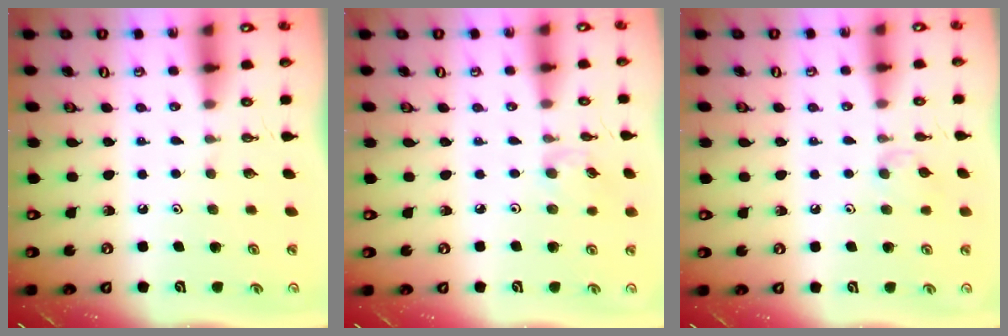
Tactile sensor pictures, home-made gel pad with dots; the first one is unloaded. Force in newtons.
{"total": 2.7, "press": 2.6, "slide": 0.5}
{"total": 5.4, "press": 5.3, "slide": 1.0}